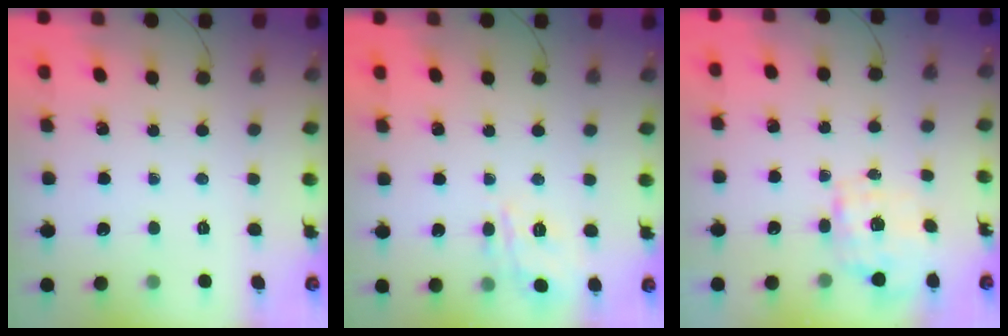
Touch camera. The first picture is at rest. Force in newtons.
{"total": 9.4, "press": 9.4, "slide": 0.6}
{"total": 1.2, "press": 1.1, "slide": 0.5}